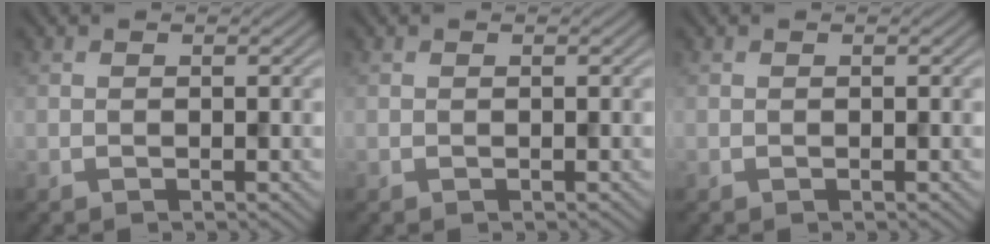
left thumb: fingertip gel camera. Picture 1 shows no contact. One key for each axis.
{"total": 0.0}
{"total": 0.0}